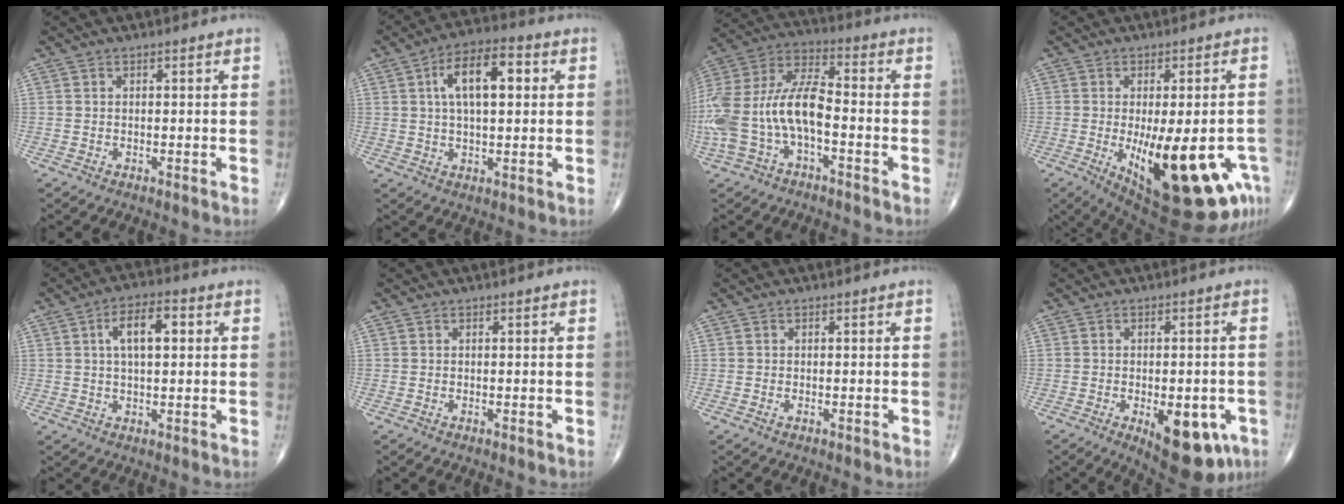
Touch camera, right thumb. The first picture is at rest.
{"total": 11.5, "force": [2.7, 5.2, 9.9], "torque": [-0.156, 0.016, 0.039]}
{"total": 19.4, "force": [-4.2, 9.7, 16.2], "torque": [-0.359, 0.049, -0.078]}
{"total": 22.0, "force": [-7.4, 8.0, 19.1], "torque": [-0.224, -0.015, -0.081]}
{"total": 7.8, "force": [1.8, 3.5, 6.7], "torque": [-0.107, 0.013, 0.026]}
{"total": 0.0}
{"total": 0.6, "force": [-0.3, 0.3, 0.5], "torque": [-0.012, 0.000, -0.005]}
{"total": 13.3, "force": [-5.2, 6.2, 10.6], "torque": [-0.119, 0.001, -0.057]}